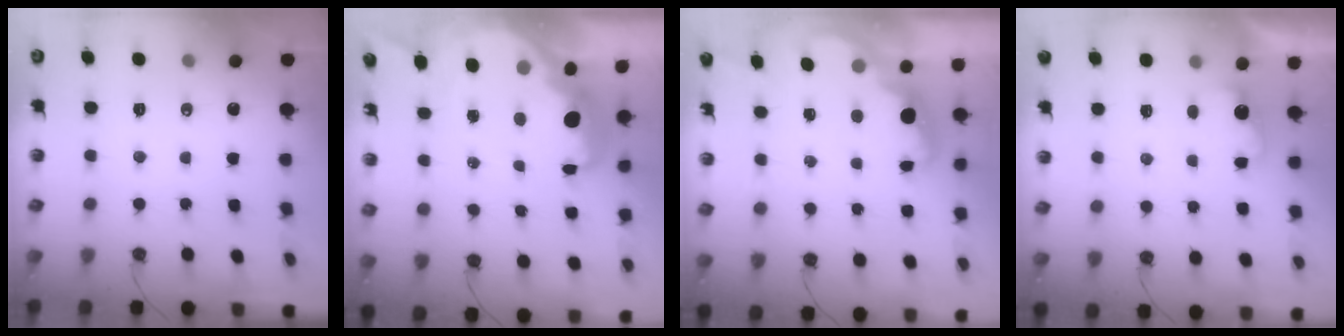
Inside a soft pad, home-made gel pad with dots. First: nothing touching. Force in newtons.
{"total": 7.7, "press": 7.7, "slide": 0.6}
{"total": 2.2, "press": 2.1, "slide": 0.5}
{"total": 3.0, "press": 2.8, "slide": 1.0}